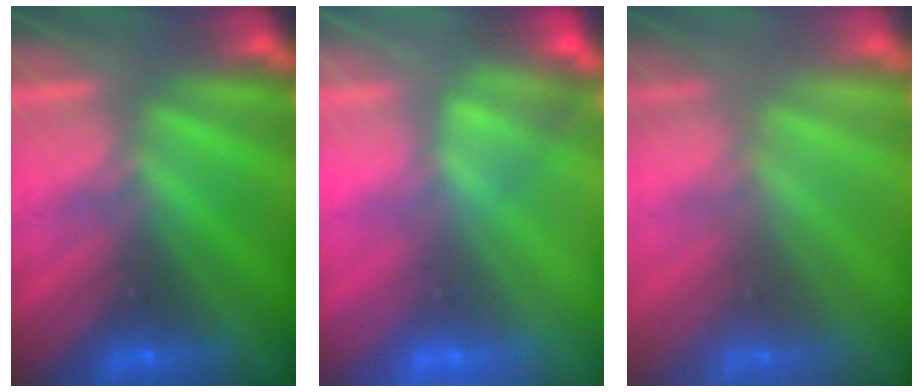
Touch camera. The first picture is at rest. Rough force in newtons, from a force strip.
{"total": 3.6}
{"total": 2.8}